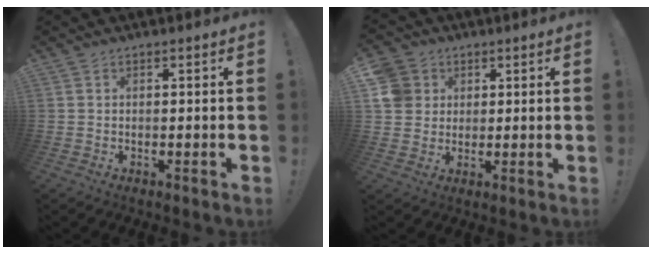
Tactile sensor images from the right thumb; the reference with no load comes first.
{"total": 8.3, "force": [2.5, 7.5, 2.5], "torque": [-0.044, -0.006, 0.054]}